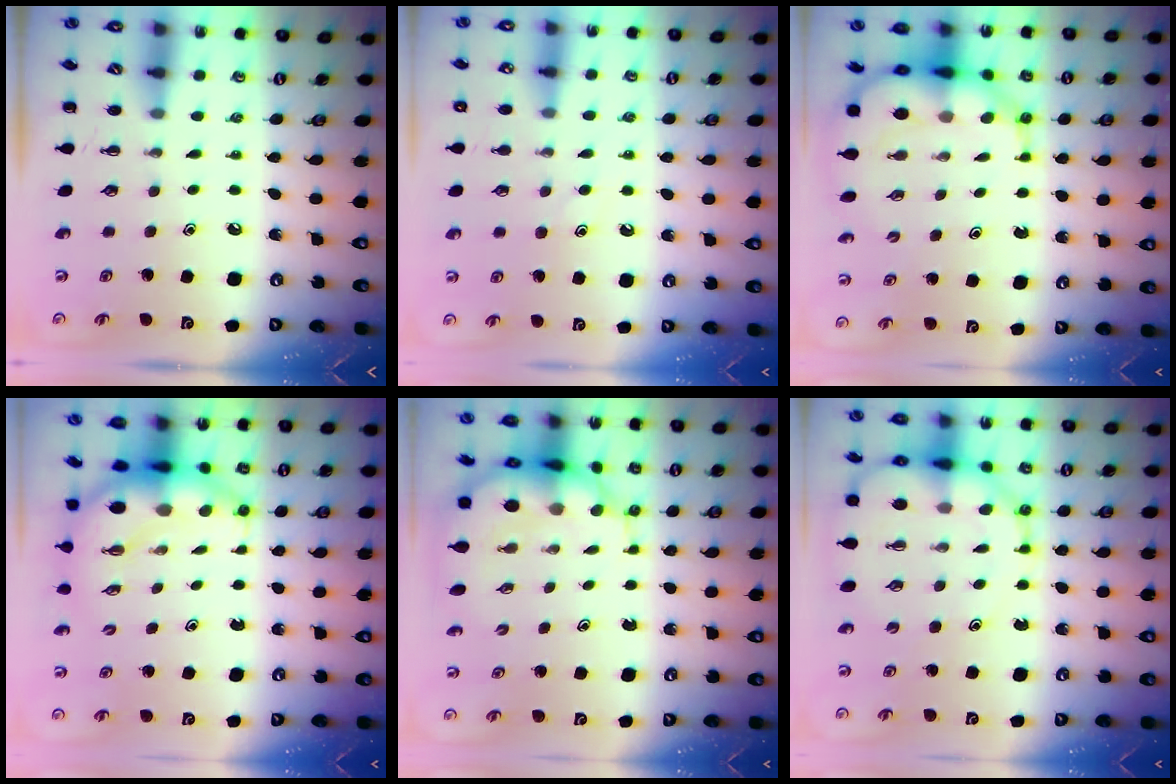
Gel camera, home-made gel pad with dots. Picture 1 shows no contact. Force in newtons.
{"total": 7.7, "press": 7.7, "slide": 1.0}
{"total": 10.7, "press": 10.3, "slide": 3.1}
{"total": 7.4, "press": 7.2, "slide": 1.9}
{"total": 8.2, "press": 7.7, "slide": 2.8}
{"total": 13.1, "press": 12.5, "slide": 3.7}